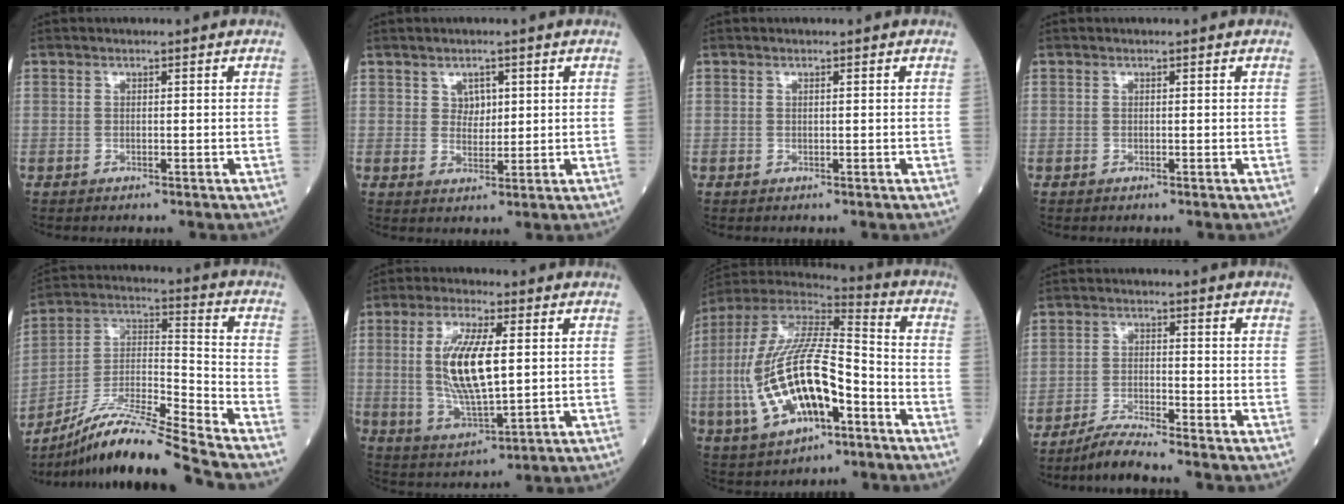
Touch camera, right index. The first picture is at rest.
{"total": 2.8, "force": [1.3, 1.9, 1.6], "torque": [-0.022, 0.000, 0.025]}
{"total": 0.0}
{"total": 0.0}
{"total": 16.6, "force": [-14.4, -1.7, 8.0], "torque": [-0.154, 0.010, -0.259]}
{"total": 12.0, "force": [1.6, 3.0, 11.5], "torque": [-0.239, -0.004, 0.036]}
{"total": 20.4, "force": [-5.4, 7.1, 18.3], "torque": [-0.396, 0.000, -0.087]}
{"total": 4.6, "force": [-4.2, -1.1, 1.6], "torque": [-0.034, -0.022, -0.081]}